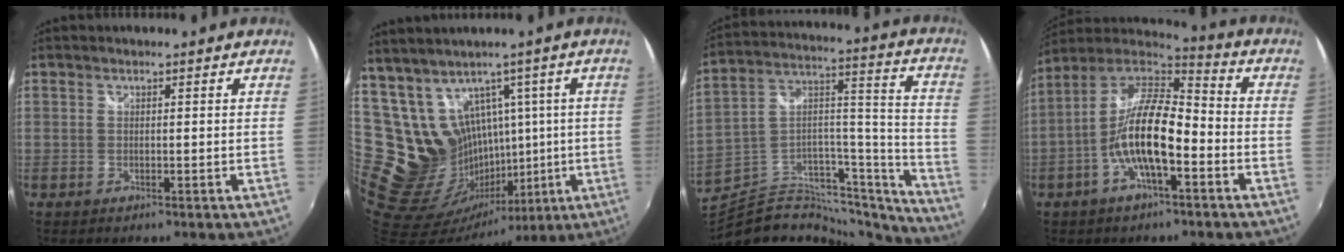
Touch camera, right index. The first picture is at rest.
{"total": 19.4, "force": [8.4, 15.7, 7.6], "torque": [-0.166, 0.011, 0.195]}
{"total": 25.8, "force": [-22.7, 8.7, 8.8], "torque": [-0.099, 0.073, -0.341]}
{"total": 14.4, "force": [-4.6, 4.5, 12.9], "torque": [-0.251, 0.006, -0.093]}